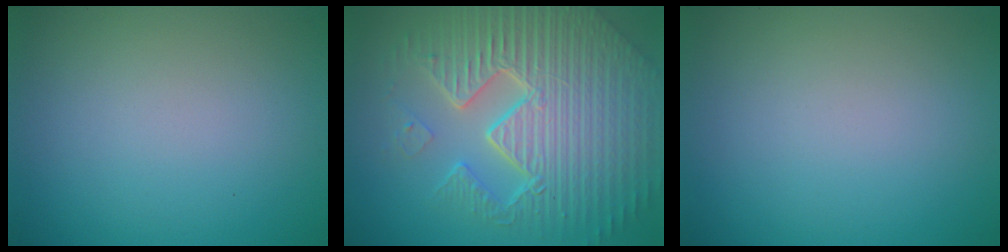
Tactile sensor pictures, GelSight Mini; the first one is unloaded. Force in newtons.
{"total": 10.8, "press": 6.9, "slide": 8.3}
{"total": 0.0}